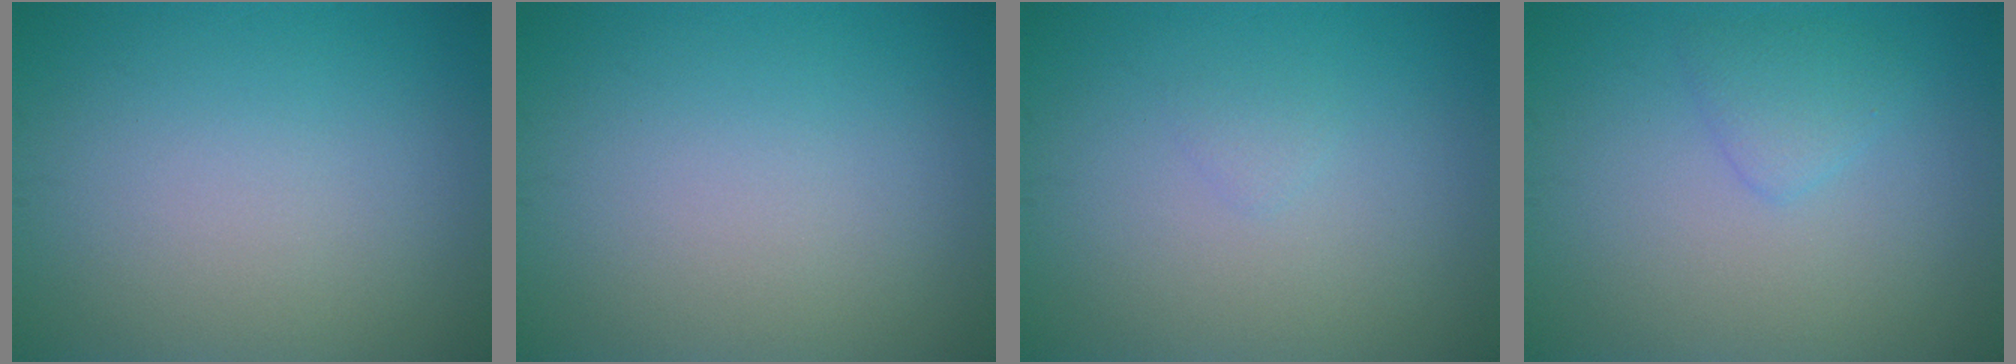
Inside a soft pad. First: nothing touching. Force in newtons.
{"total": 0.0}
{"total": 0.6, "press": 0.6, "slide": 0.1}
{"total": 1.6, "press": 1.6, "slide": 0.1}